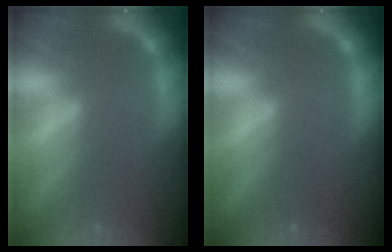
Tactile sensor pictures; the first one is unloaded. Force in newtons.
{"total": 0.9}